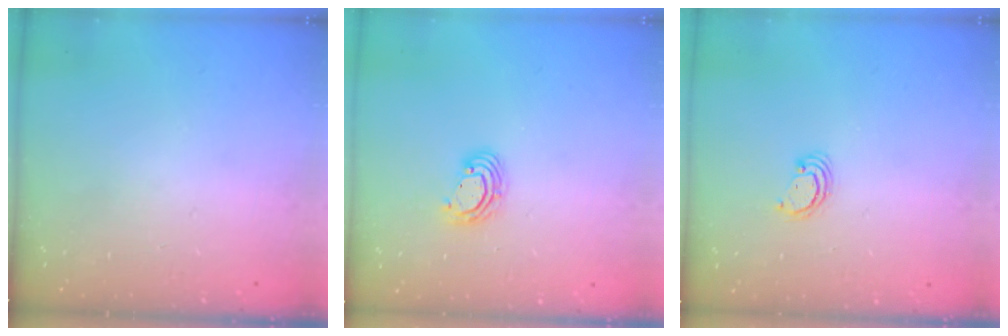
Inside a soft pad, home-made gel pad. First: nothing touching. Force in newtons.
{"total": 5.1, "press": 5.1, "slide": 0.3}
{"total": 3.1, "press": 3.1, "slide": 0.2}